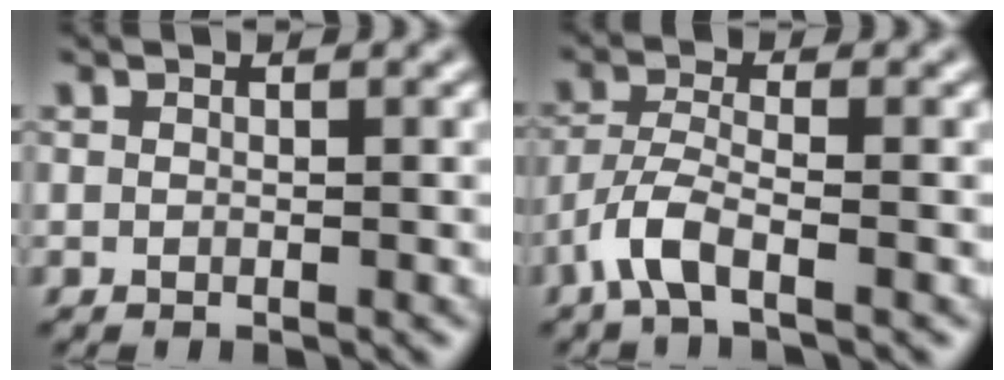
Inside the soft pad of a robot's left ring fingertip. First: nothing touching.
{"total": 3.7, "force": [-2.2, 0.9, 2.8], "torque": [-0.063, 0.002, -0.056]}